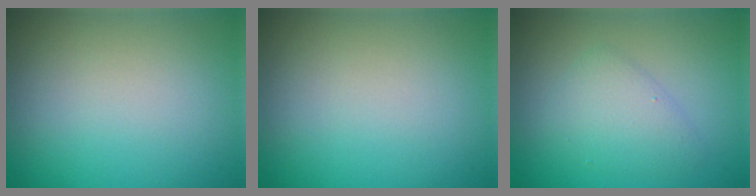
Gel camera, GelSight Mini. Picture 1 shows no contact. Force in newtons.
{"total": 0.0}
{"total": 2.9, "press": 2.9, "slide": 0.2}